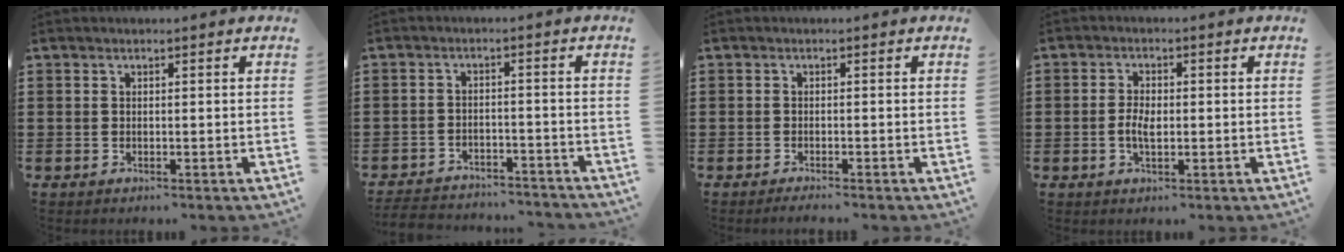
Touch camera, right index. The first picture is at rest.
{"total": 3.6, "force": [-3.5, 0.2, 0.2], "torque": [-0.014, -0.001, -0.077]}
{"total": 0.9, "force": [-0.9, -0.1, 0.2], "torque": [-0.006, -0.002, -0.017]}
{"total": 3.1, "force": [-0.5, 1.6, 2.6], "torque": [-0.056, 0.001, -0.011]}